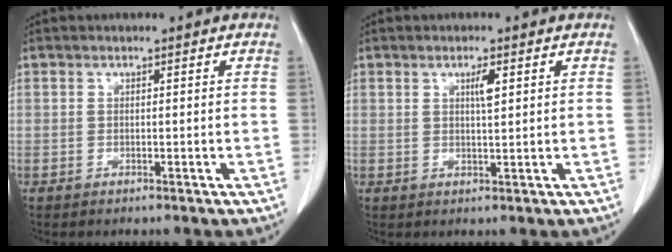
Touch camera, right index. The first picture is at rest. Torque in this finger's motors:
{"motor_torque": [0.15, 0.08, 0.04, 0.02]}